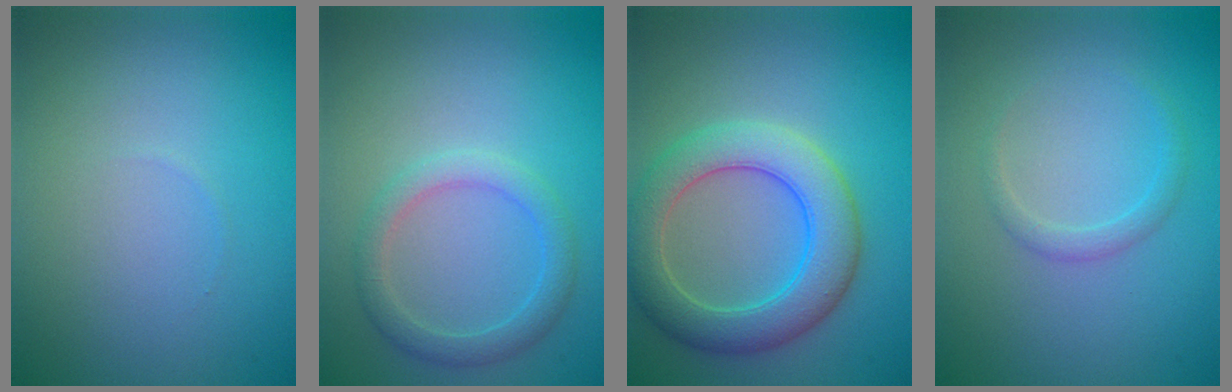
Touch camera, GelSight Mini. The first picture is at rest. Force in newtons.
{"total": 2.7, "press": 2.7, "slide": 0.0}
{"total": 6.2, "press": 6.1, "slide": 0.5}
{"total": 1.3, "press": 1.3, "slide": 0.1}